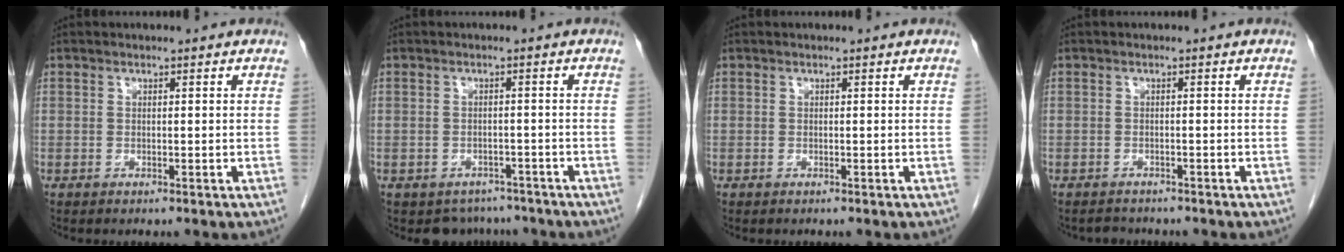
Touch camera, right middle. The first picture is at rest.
{"total": 4.1, "force": [-3.5, 2.2, -0.1], "torque": [0.005, 0.006, -0.046]}
{"total": 0.0}
{"total": 2.0, "force": [-1.9, 0.8, -0.2], "torque": [-0.002, -0.003, -0.029]}